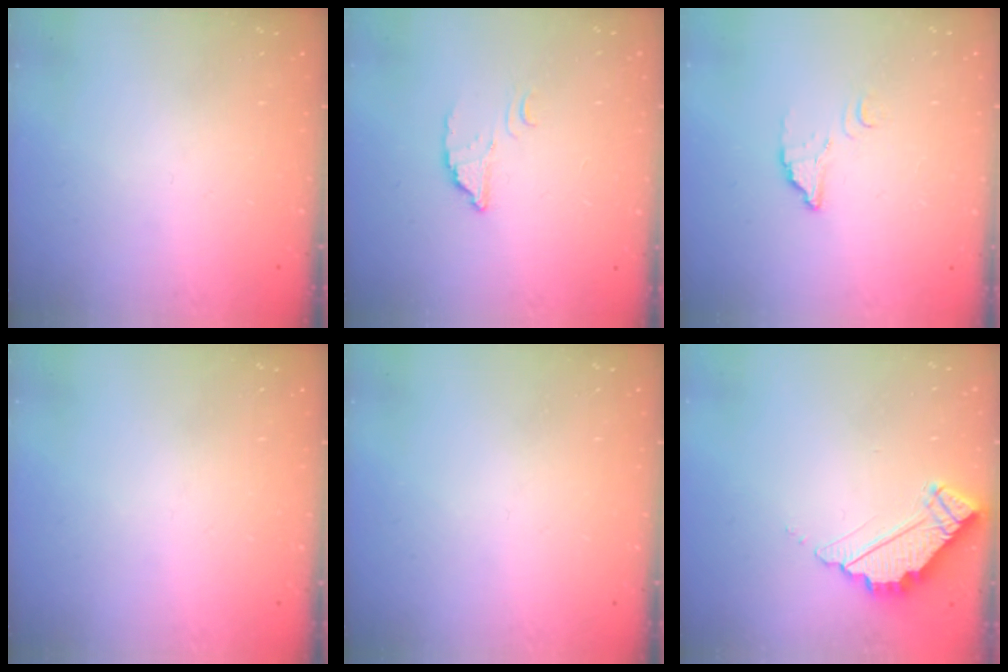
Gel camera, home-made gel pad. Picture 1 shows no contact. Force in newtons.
{"total": 2.4, "press": 2.4, "slide": 0.1}
{"total": 4.1, "press": 4.0, "slide": 0.4}
{"total": 0.0}
{"total": 0.0}
{"total": 5.9, "press": 5.9, "slide": 0.2}